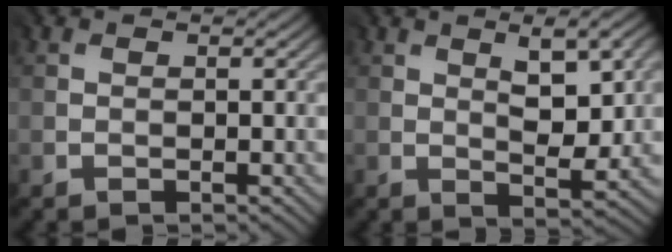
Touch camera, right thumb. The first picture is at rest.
{"total": 5.3, "force": [1.8, 1.9, 4.6], "torque": [-0.078, -0.006, 0.035]}